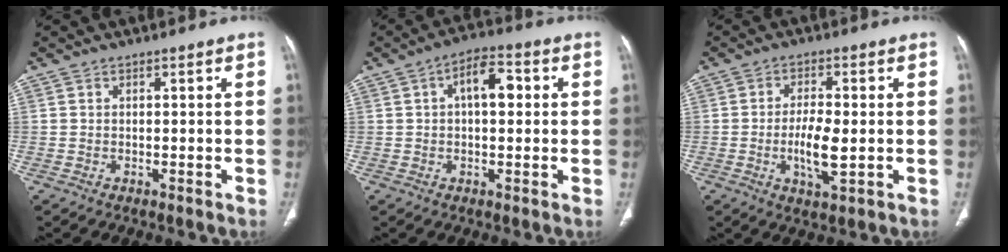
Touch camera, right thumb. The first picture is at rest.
{"total": 7.5, "force": [1.5, 3.7, 6.3], "torque": [-0.087, 0.018, 0.016]}
{"total": 6.9, "force": [-0.9, 2.3, 6.4], "torque": [-0.121, -0.007, -0.015]}